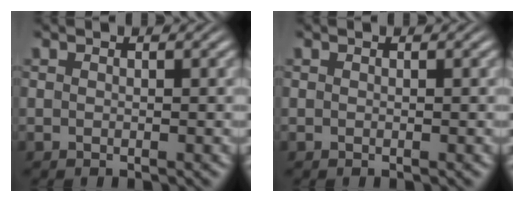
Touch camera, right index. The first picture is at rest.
{"total": 0.0}